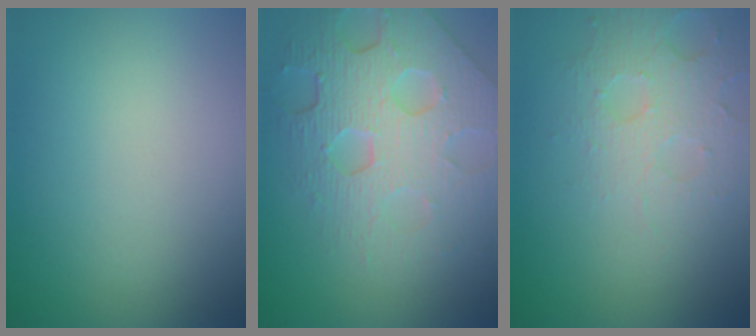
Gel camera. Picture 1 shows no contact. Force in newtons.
{"total": 8.1, "press": 5.5, "slide": 6.0}
{"total": 3.6, "press": 3.2, "slide": 1.8}